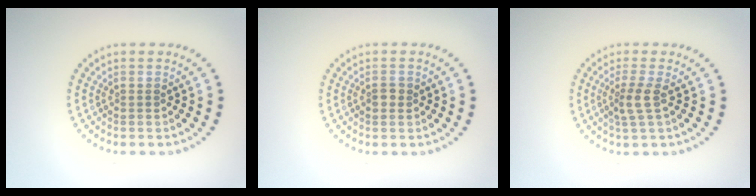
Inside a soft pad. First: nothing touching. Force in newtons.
{"total": 1.1, "press": 1.1, "slide": 0.1}
{"total": 2.1, "press": 1.6, "slide": 1.3}